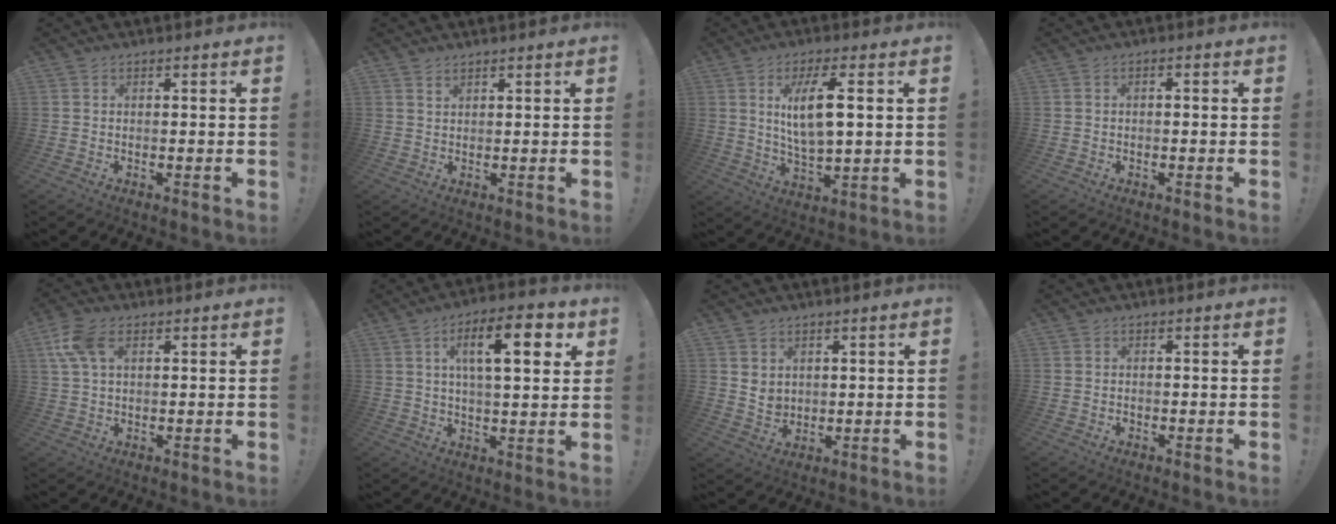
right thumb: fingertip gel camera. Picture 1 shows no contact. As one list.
[{"total": 1.4, "force": [1.2, 0.4, 0.5], "torque": [-0.010, -0.005, 0.022]}, {"total": 11.3, "force": [3.0, 3.6, 10.3], "torque": [-0.175, -0.009, 0.045]}, {"total": 1.5, "force": [-1.3, 0.4, 0.7], "torque": [-0.010, 0.006, -0.022]}, {"total": 8.6, "force": [3.2, 4.8, 6.4], "torque": [-0.135, 0.005, 0.064]}, {"total": 14.7, "force": [4.9, 4.9, 12.9], "torque": [-0.200, 0.001, 0.070]}, {"total": 4.3, "force": [2.4, 3.4, 1.2], "torque": [-0.018, -0.014, 0.045]}, {"total": 0.5, "force": [-0.4, 0.3, 0.0], "torque": [0.001, 0.002, -0.009]}]